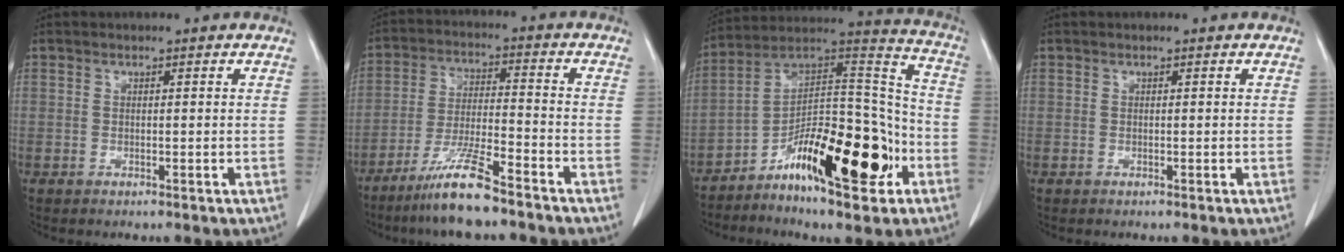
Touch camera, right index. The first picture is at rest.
{"total": 9.6, "force": [-7.2, 0.3, 6.3], "torque": [-0.125, -0.026, -0.138]}
{"total": 19.5, "force": [-8.9, 5.3, 16.5], "torque": [-0.260, 0.029, -0.139]}
{"total": 0.0}